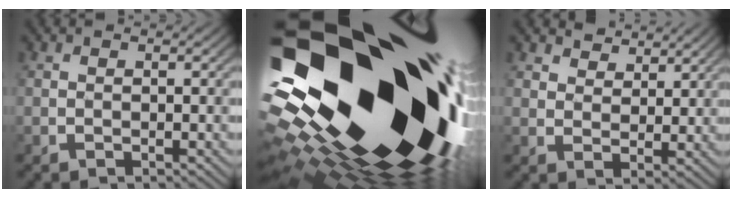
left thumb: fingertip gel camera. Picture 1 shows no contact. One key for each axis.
{"total": 21.9, "fx": -0.7, "fy": 13.5, "fz": 17.2, "tx": -0.287, "ty": -0.002, "tz": -0.059}
{"total": 4.5, "fx": 3.4, "fy": 2.7, "fz": 1.3, "tx": -0.034, "ty": -0.012, "tz": 0.062}